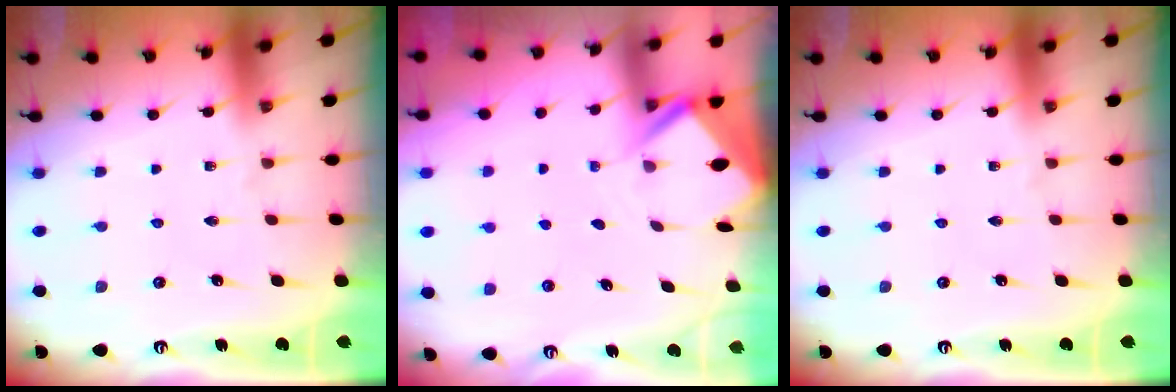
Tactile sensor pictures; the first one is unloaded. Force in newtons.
{"total": 3.0, "press": 3.0, "slide": 0.3}
{"total": 0.0}